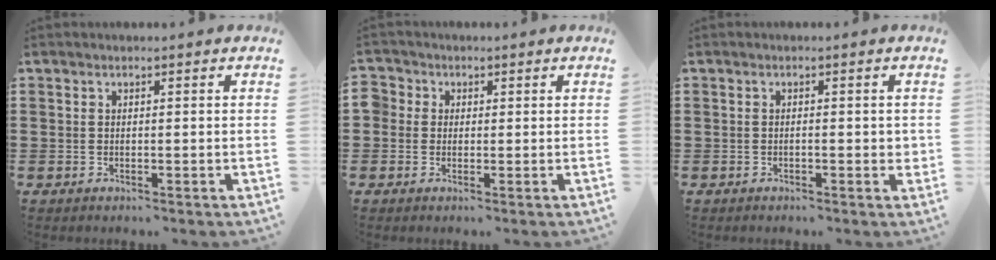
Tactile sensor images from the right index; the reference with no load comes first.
{"total": 2.0, "force": [0.1, 2.0, 0.1], "torque": [-0.014, 0.010, -0.001]}
{"total": 1.1, "force": [-0.3, 0.3, 1.0], "torque": [-0.019, 0.000, -0.006]}